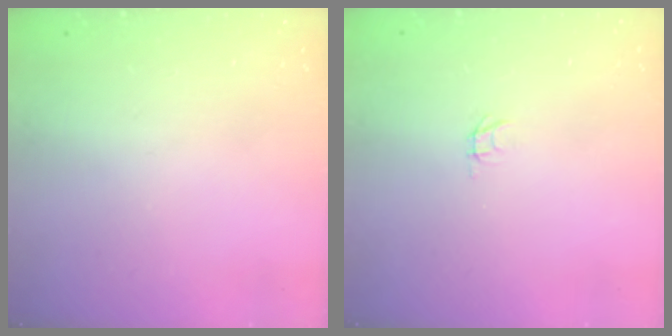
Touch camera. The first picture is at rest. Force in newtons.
{"total": 1.8, "press": 1.8, "slide": 0.1}